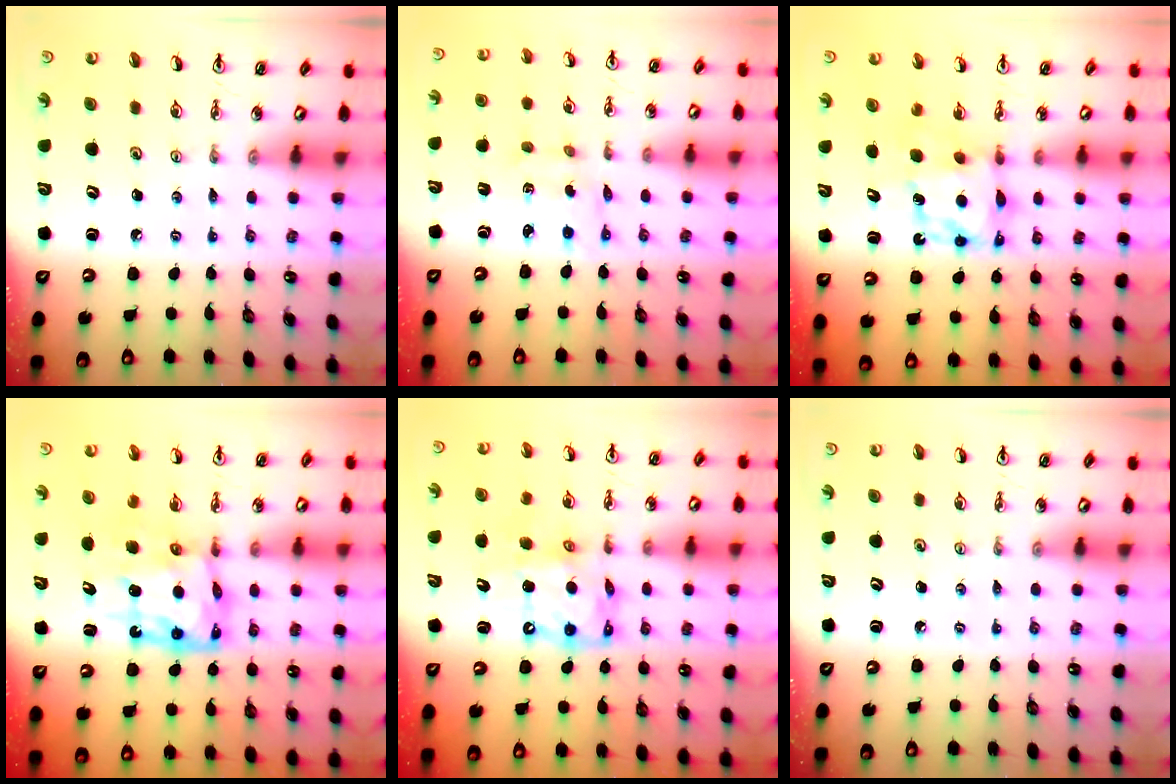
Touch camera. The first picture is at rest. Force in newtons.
{"total": 2.1, "press": 2.0, "slide": 0.8}
{"total": 6.7, "press": 6.7, "slide": 0.6}
{"total": 11.0, "press": 11.0, "slide": 0.8}
{"total": 10.4, "press": 10.4, "slide": 1.1}
{"total": 0.0}